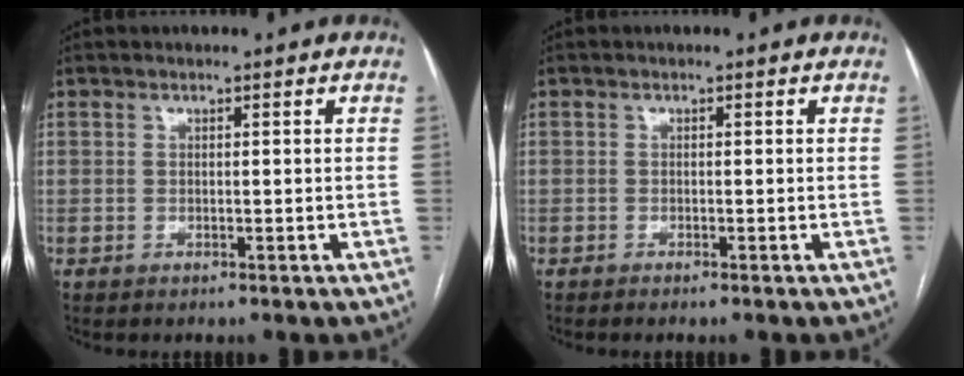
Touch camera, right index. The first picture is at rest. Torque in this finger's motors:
{"motor_torque": [-0.02, 0.04, -0.01, 0.01]}